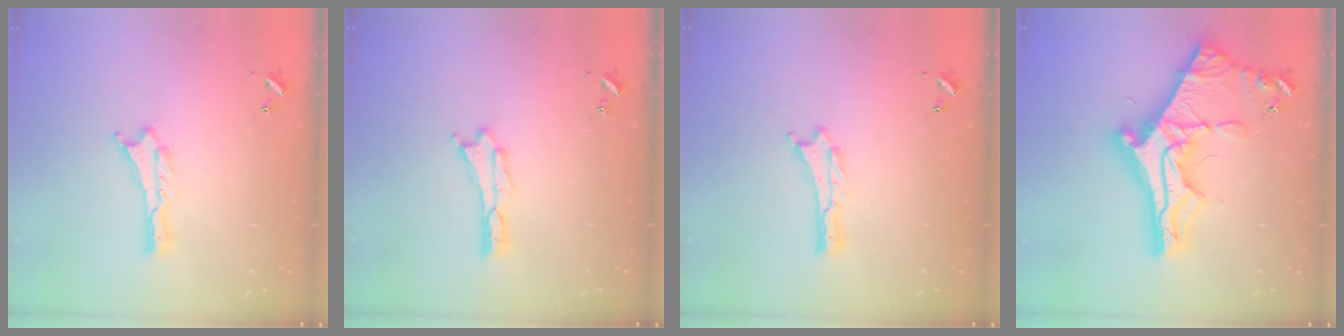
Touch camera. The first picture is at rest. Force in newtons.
{"total": 0.0}
{"total": 0.0}
{"total": 12.4, "press": 12.3, "slide": 1.4}